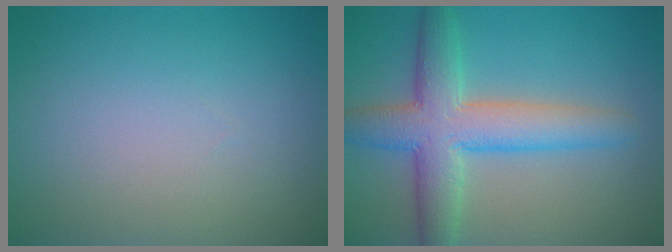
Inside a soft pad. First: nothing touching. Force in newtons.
{"total": 6.8, "press": 6.8, "slide": 0.3}